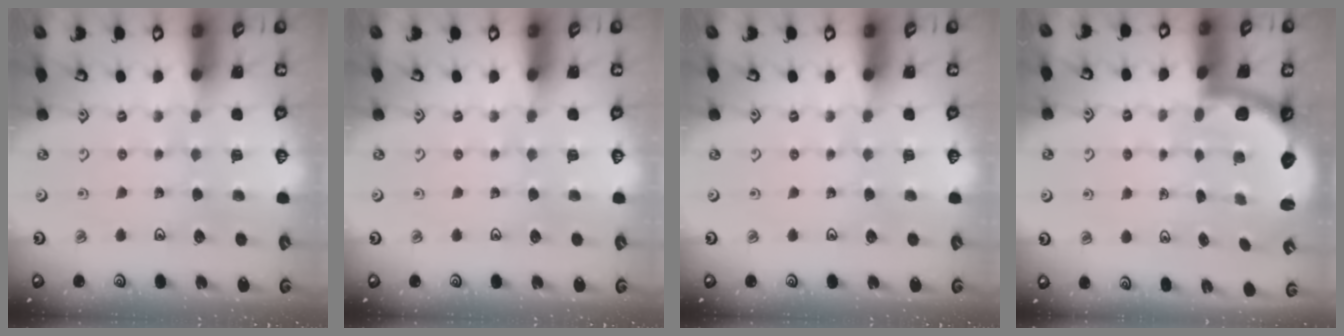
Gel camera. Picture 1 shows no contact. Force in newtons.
{"total": 0.0}
{"total": 0.0}
{"total": 2.8, "press": 2.5, "slide": 1.3}